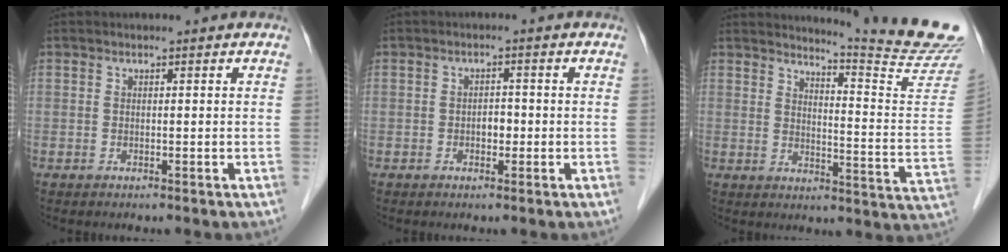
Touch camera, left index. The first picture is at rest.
{"total": 1.9, "force": [-0.5, 1.2, 1.3], "torque": [-0.018, 0.005, -0.008]}
{"total": 15.4, "force": [14.8, -2.9, 3.2], "torque": [-0.055, -0.133, 0.170]}